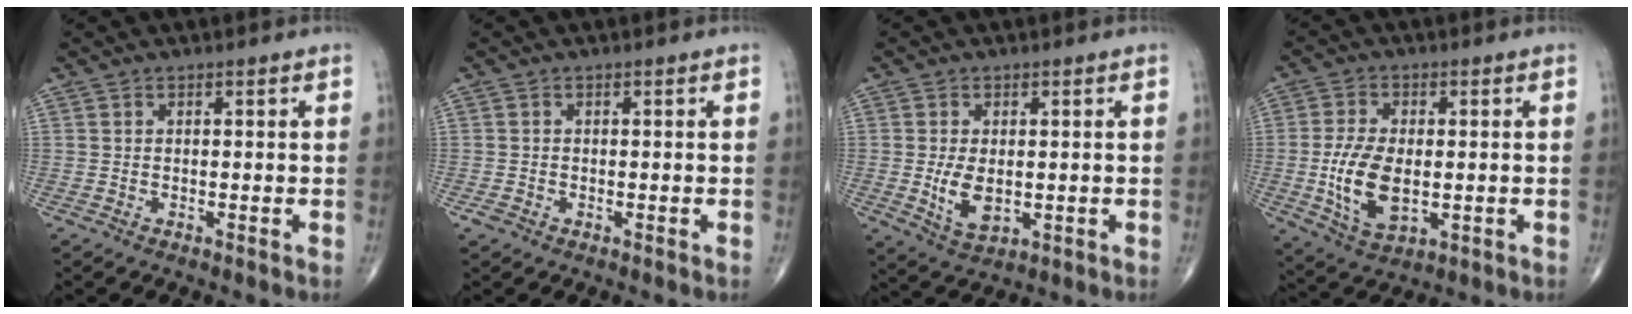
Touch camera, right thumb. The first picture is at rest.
{"total": 1.2, "force": [-0.5, 0.9, 0.6], "torque": [-0.014, 0.002, -0.010]}
{"total": 6.0, "force": [-0.4, 3.5, 4.9], "torque": [-0.084, -0.015, 0.004]}
{"total": 11.3, "force": [-1.1, 6.2, 9.4], "torque": [-0.179, -0.009, -0.013]}